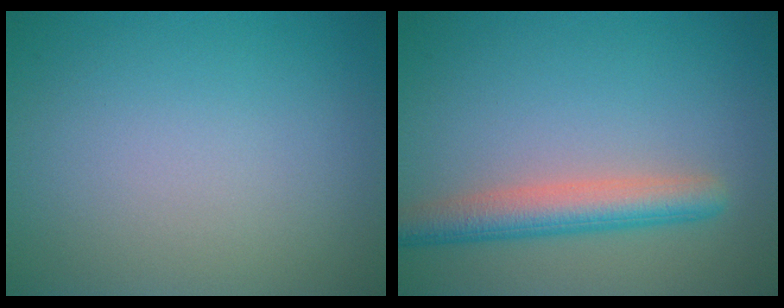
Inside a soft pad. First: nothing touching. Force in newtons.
{"total": 4.3, "press": 4.3, "slide": 0.2}